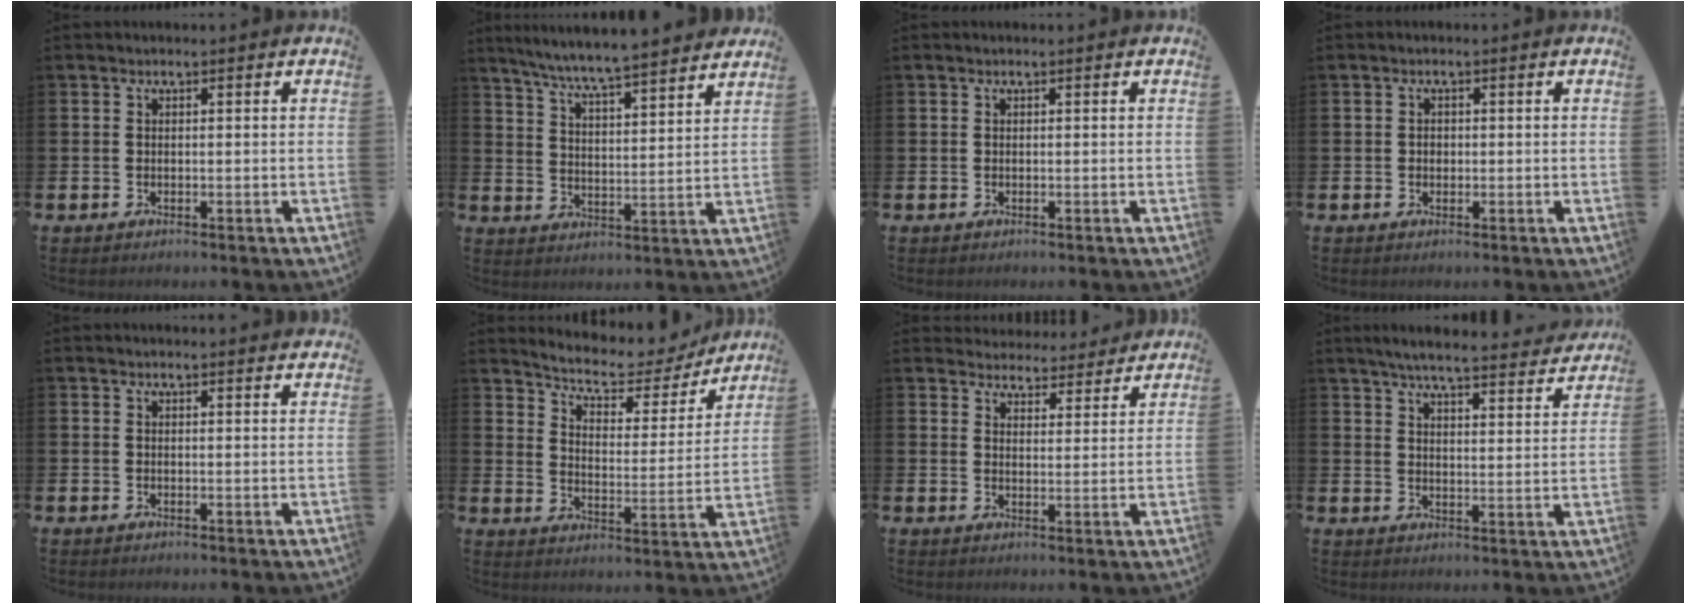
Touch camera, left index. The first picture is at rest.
{"total": 6.9, "force": [6.6, -0.4, 2.0], "torque": [-0.063, -0.048, 0.114]}
{"total": 0.0}
{"total": 1.0, "force": [0.0, 0.8, 0.4], "torque": [0.000, 0.004, -0.004]}
{"total": 0.8, "force": [0.8, -0.1, 0.1], "torque": [0.010, -0.007, 0.012]}
{"total": 6.4, "force": [5.7, 2.2, 1.7], "torque": [-0.061, -0.042, 0.092]}
{"total": 4.3, "force": [4.1, 1.1, -0.3], "torque": [-0.002, -0.034, 0.071]}
{"total": 6.0, "force": [5.7, 0.3, 1.8], "torque": [-0.042, -0.041, 0.097]}